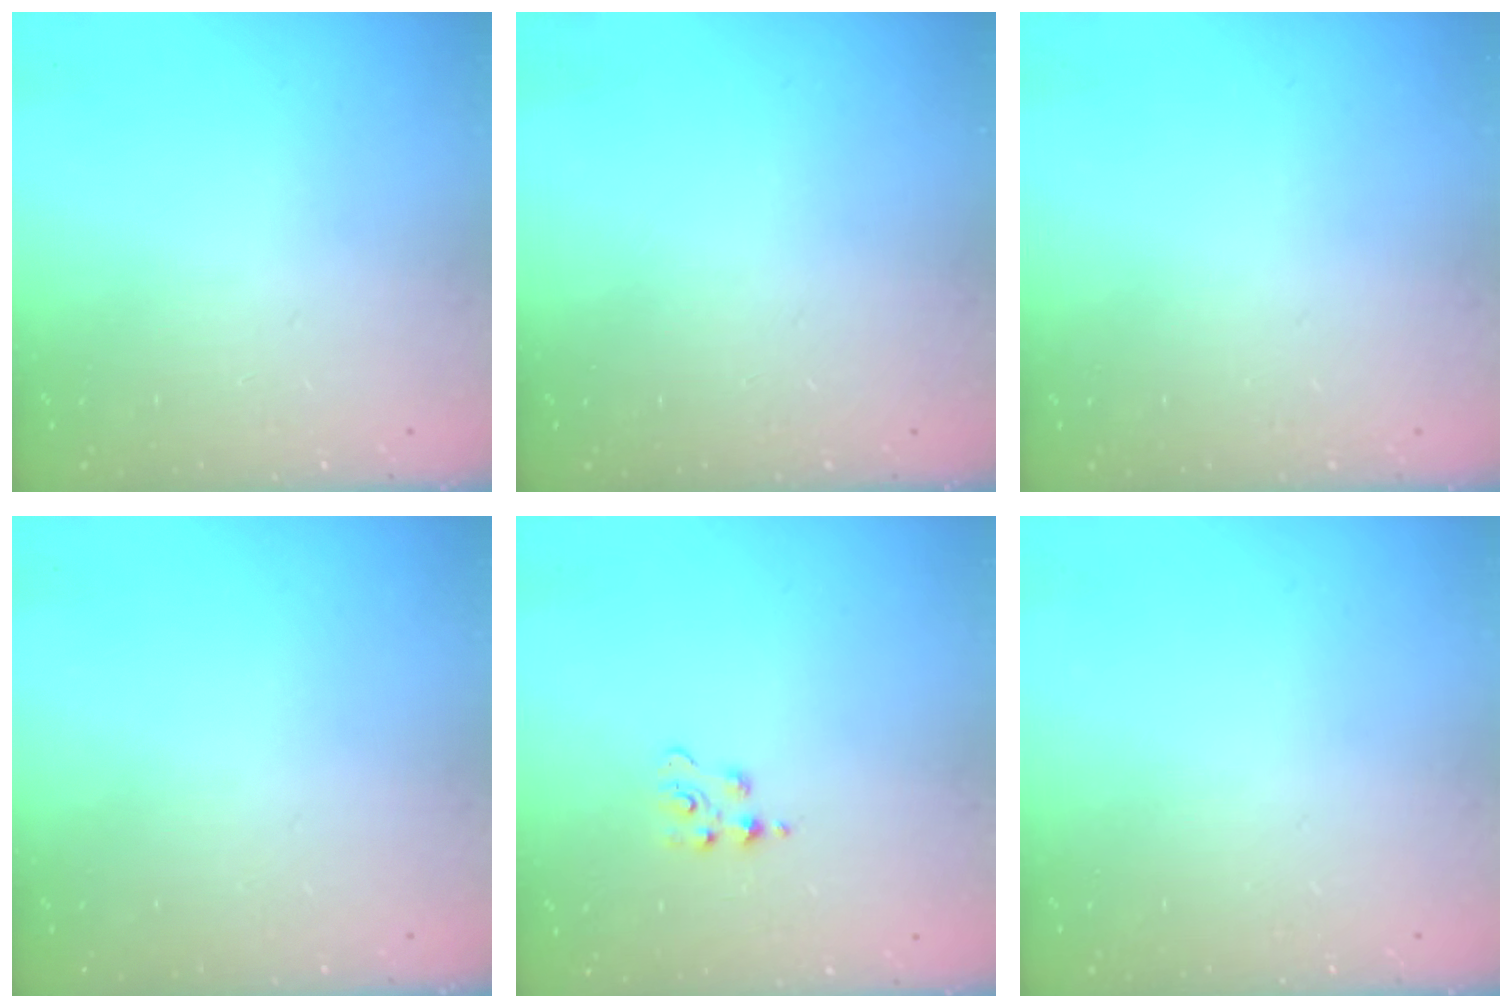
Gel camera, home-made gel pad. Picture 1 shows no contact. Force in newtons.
{"total": 0.0}
{"total": 0.0}
{"total": 0.0}
{"total": 2.8, "press": 2.8, "slide": 0.4}
{"total": 0.0}